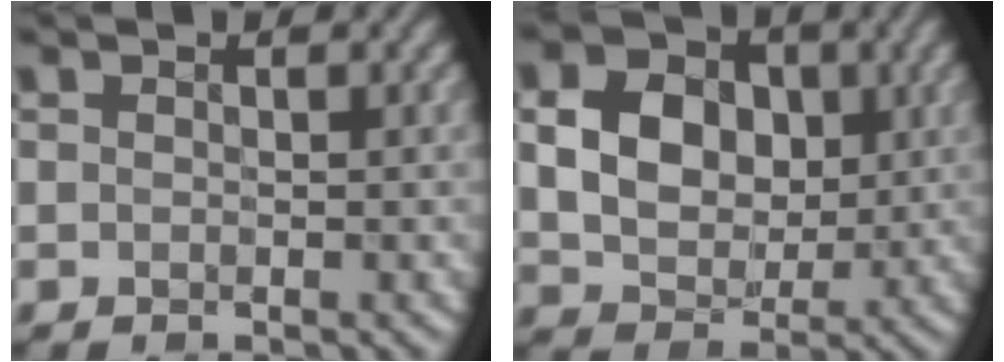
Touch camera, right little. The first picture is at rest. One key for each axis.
{"total": 7.1, "fx": 0.9, "fy": 5.8, "fz": 4.1, "tx": -0.104, "ty": 0.007, "tz": 0.011}